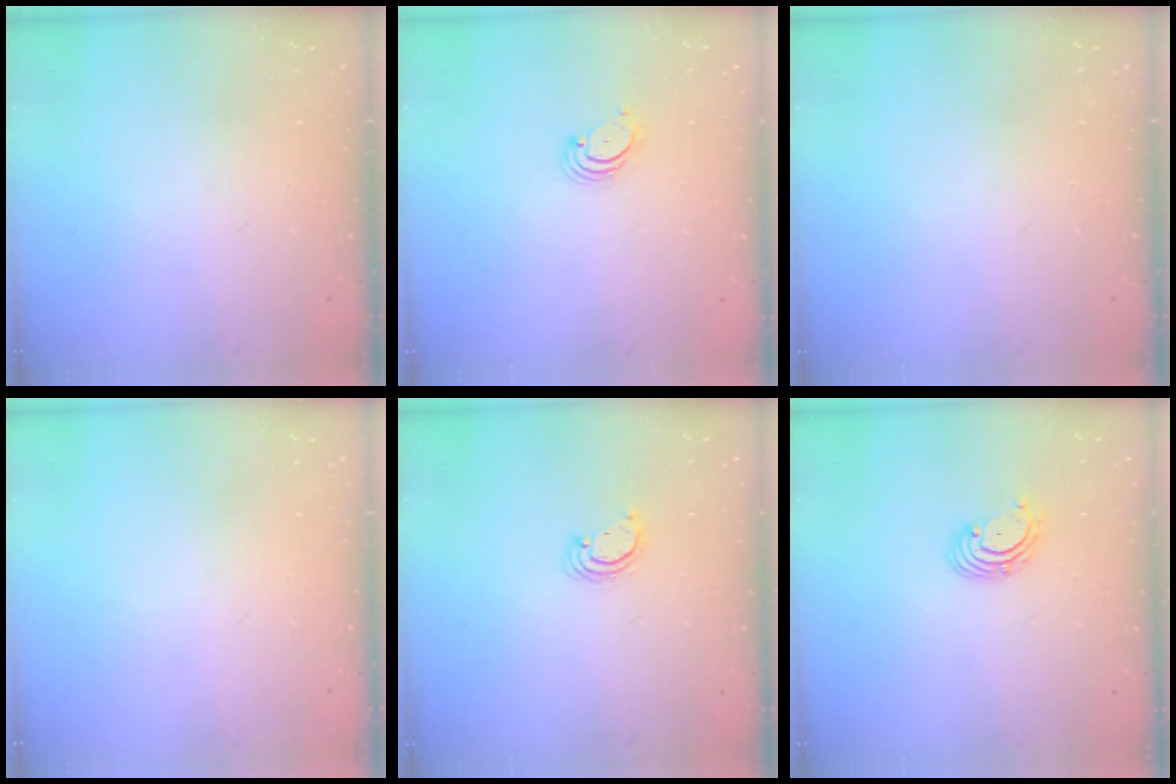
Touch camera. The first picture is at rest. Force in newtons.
{"total": 2.7, "press": 2.7, "slide": 0.3}
{"total": 0.0}
{"total": 0.0}
{"total": 2.7, "press": 2.7, "slide": 0.2}
{"total": 2.9, "press": 2.9, "slide": 0.3}